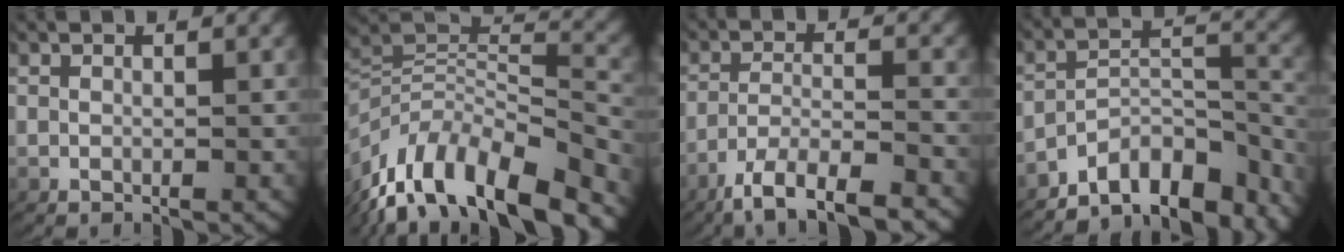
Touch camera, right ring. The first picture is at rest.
{"total": 13.7, "force": [-7.6, 8.4, 7.7], "torque": [-0.156, -0.044, -0.106]}
{"total": 7.9, "force": [-6.0, 2.6, 4.5], "torque": [-0.078, -0.021, -0.088]}
{"total": 10.7, "force": [-7.8, 5.1, 5.3], "torque": [-0.075, -0.034, -0.113]}